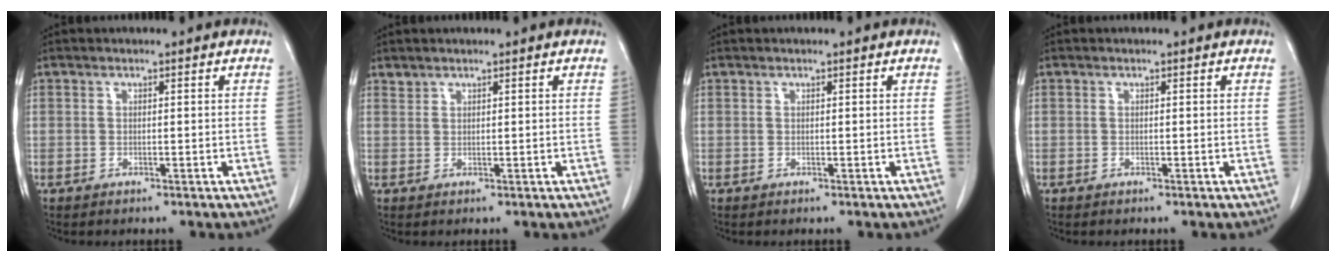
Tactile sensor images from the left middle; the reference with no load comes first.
{"total": 0.9, "force": [0.9, 0.2, -0.1], "torque": [-0.002, 0.001, 0.019]}
{"total": 0.0}
{"total": 0.0}